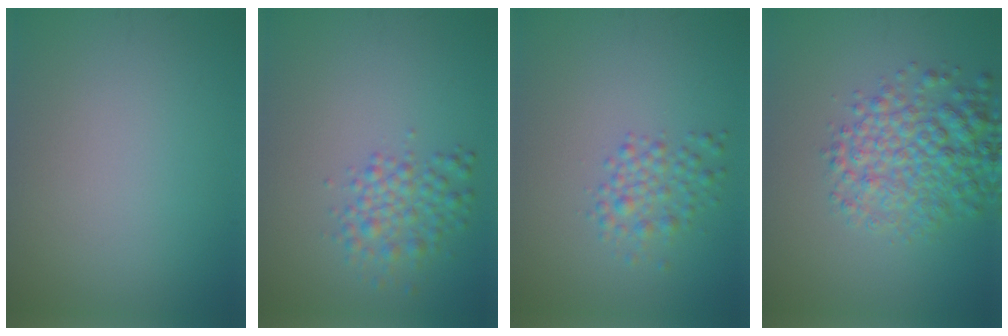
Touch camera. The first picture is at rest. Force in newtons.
{"total": 2.9, "press": 2.9, "slide": 0.0}
{"total": 2.3, "press": 2.3, "slide": 0.0}
{"total": 5.9, "press": 5.9, "slide": 0.2}